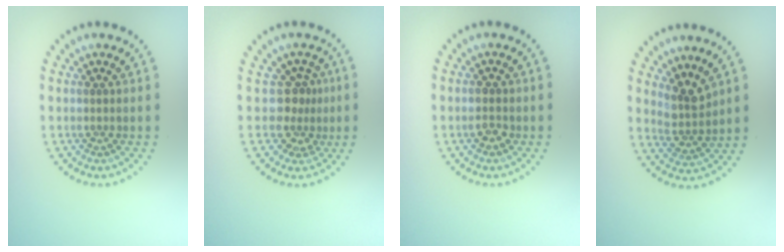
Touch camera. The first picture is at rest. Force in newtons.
{"total": 2.8, "press": 2.0, "slide": 2.0}
{"total": 1.4, "press": 1.4, "slide": 0.2}
{"total": 2.7, "press": 2.0, "slide": 1.8}